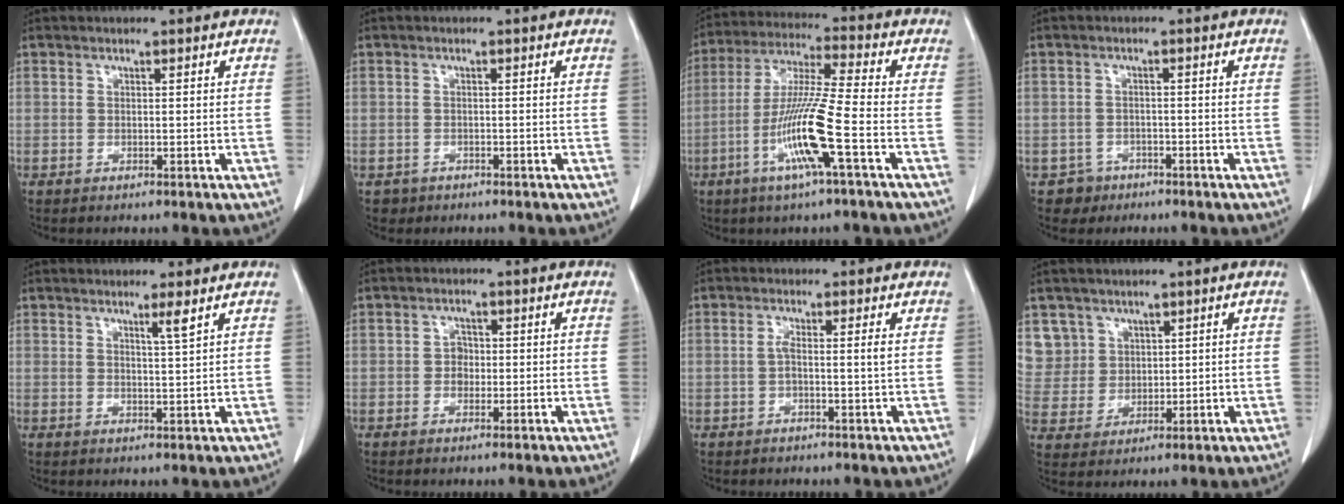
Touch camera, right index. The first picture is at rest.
{"total": 1.6, "force": [-0.8, 1.4, -0.2], "torque": [-0.003, 0.007, -0.013]}
{"total": 12.3, "force": [-4.3, -0.6, 11.5], "torque": [-0.231, -0.009, -0.089]}
{"total": 3.0, "force": [-1.6, 2.4, -0.5], "torque": [0.012, 0.015, -0.026]}
{"total": 2.0, "force": [1.3, -0.5, 1.5], "torque": [-0.028, -0.008, 0.025]}
{"total": 2.0, "force": [-0.3, 1.7, 1.1], "torque": [-0.012, 0.007, -0.006]}
{"total": 2.2, "force": [-0.2, -0.2, 2.2], "torque": [-0.042, 0.001, -0.004]}
{"total": 7.1, "force": [3.9, 5.9, -0.3], "torque": [0.010, 0.008, 0.089]}